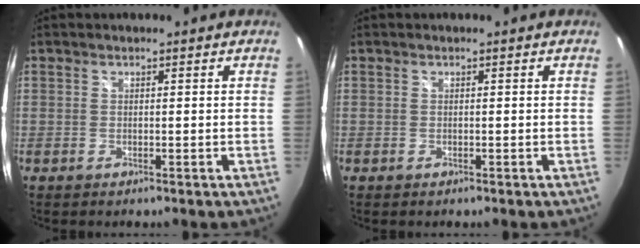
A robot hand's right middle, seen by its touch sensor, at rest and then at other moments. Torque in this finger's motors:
{"motor_torque": [0.65, -0.86, 0.00, 0.00]}